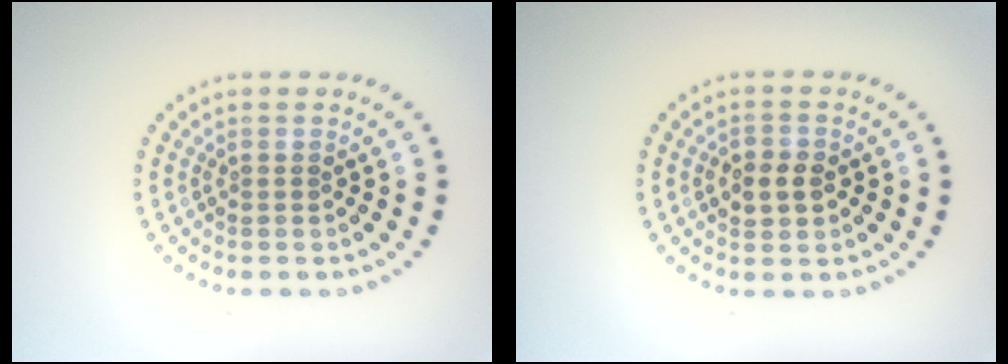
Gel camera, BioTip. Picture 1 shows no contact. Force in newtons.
{"total": 2.4, "press": 2.4, "slide": 0.3}